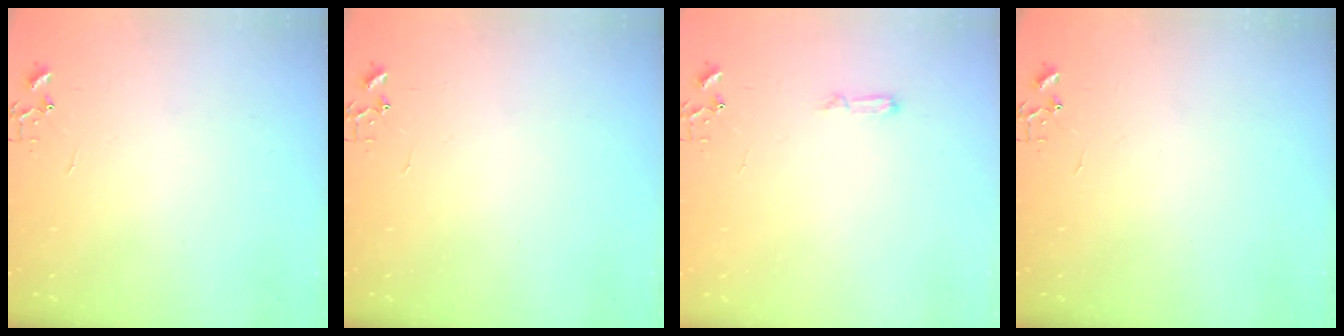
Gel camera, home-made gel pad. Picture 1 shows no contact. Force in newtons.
{"total": 0.0}
{"total": 4.8, "press": 4.8, "slide": 0.5}
{"total": 0.0}